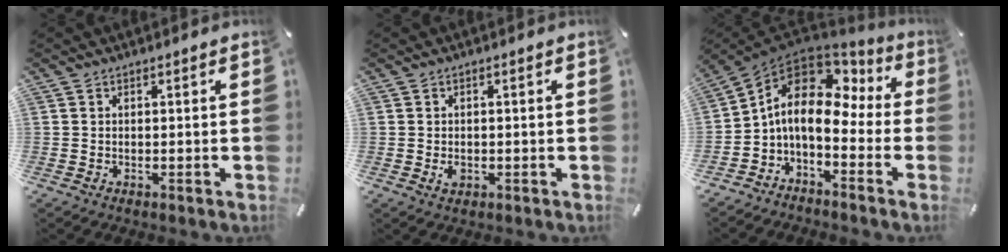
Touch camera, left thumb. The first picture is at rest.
{"total": 1.9, "force": [-0.4, 1.4, 1.2], "torque": [-0.029, 0.000, -0.010]}
{"total": 12.3, "force": [0.5, 8.1, 9.3], "torque": [-0.164, -0.001, 0.005]}